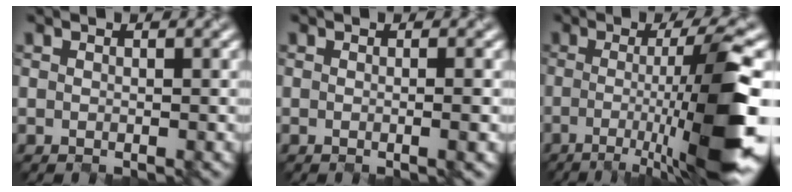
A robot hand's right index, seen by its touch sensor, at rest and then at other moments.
{"total": 1.7, "force": [-0.2, 0.5, 1.6], "torque": [-0.018, -0.003, -0.007]}
{"total": 11.1, "force": [-1.9, 1.8, 10.7], "torque": [-0.142, -0.010, -0.034]}